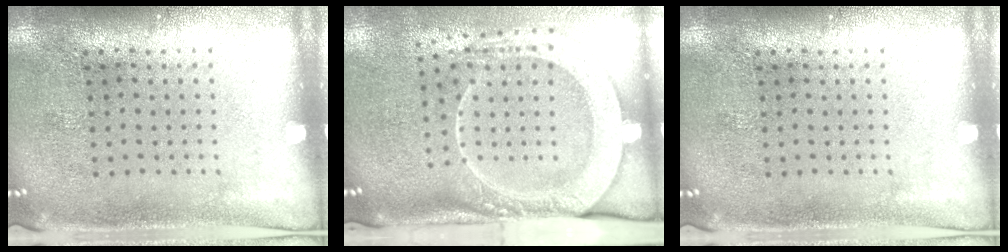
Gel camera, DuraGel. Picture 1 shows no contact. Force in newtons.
{"total": 2.8, "press": 2.1, "slide": 1.8}
{"total": 0.0}